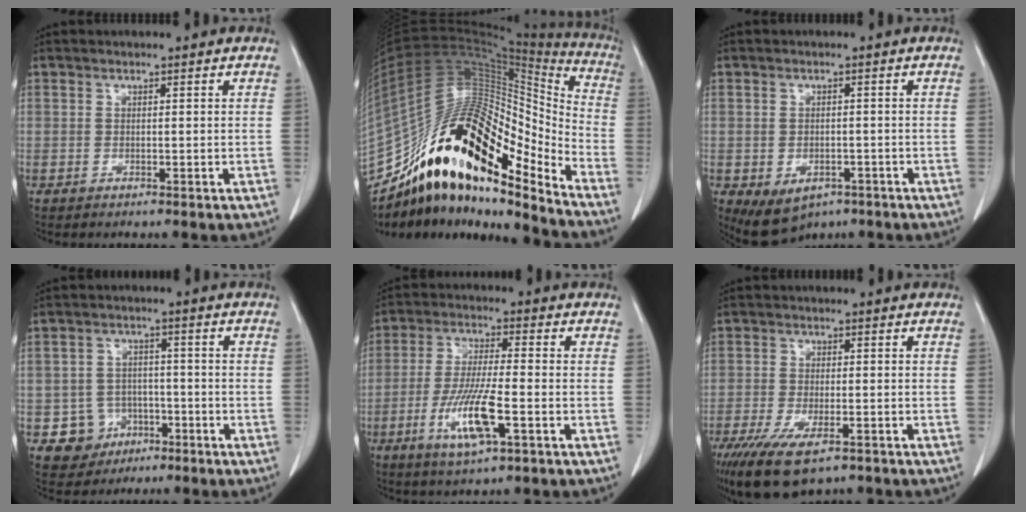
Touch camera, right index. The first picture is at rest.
{"total": 27.7, "force": [-18.7, 7.4, 19.1], "torque": [-0.359, 0.022, -0.317]}
{"total": 6.6, "force": [-3.6, 4.5, 3.2], "torque": [-0.051, 0.002, -0.039]}
{"total": 6.3, "force": [-2.6, 5.7, 0.8], "torque": [-0.008, 0.012, -0.033]}
{"total": 10.3, "force": [-3.7, 1.3, 9.5], "torque": [-0.188, -0.014, -0.067]}
{"total": 11.3, "force": [-7.4, 3.9, 7.6], "torque": [-0.137, -0.023, -0.116]}